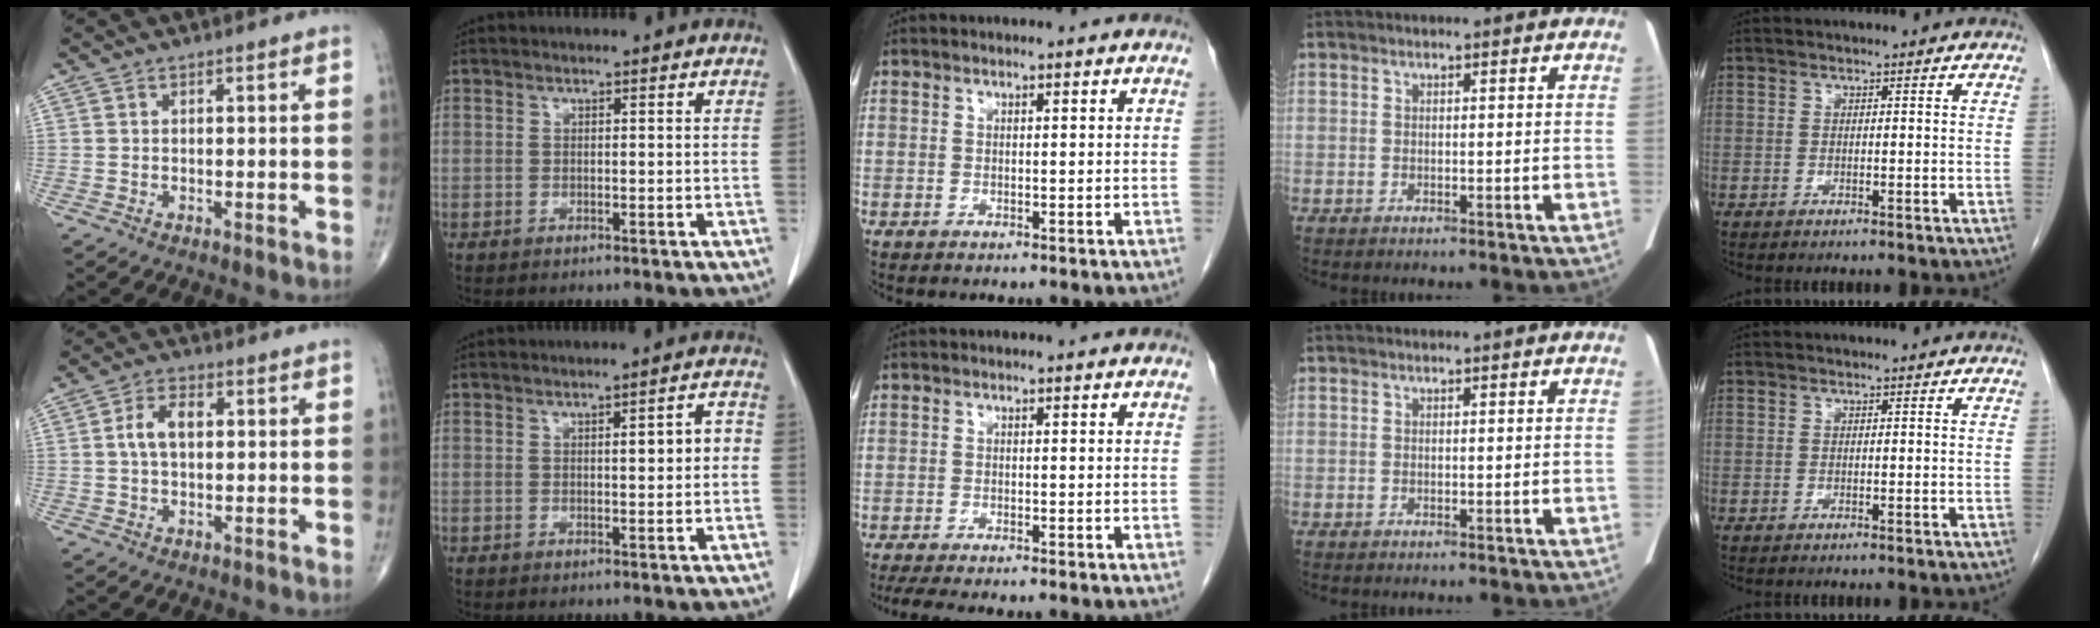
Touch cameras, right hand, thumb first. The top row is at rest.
{"thumb": {"total": 5.3, "force": [0.8, 3.0, 4.4], "torque": [-0.084, 0.012, 0.011]}, "index": {"total": 3.9, "force": [0.2, 0.9, 3.7], "torque": [-0.051, 0.012, 0.002]}, "middle": {"total": 5.4, "force": [-4.5, 0.6, 2.9], "torque": [-0.043, -0.013, -0.070]}}